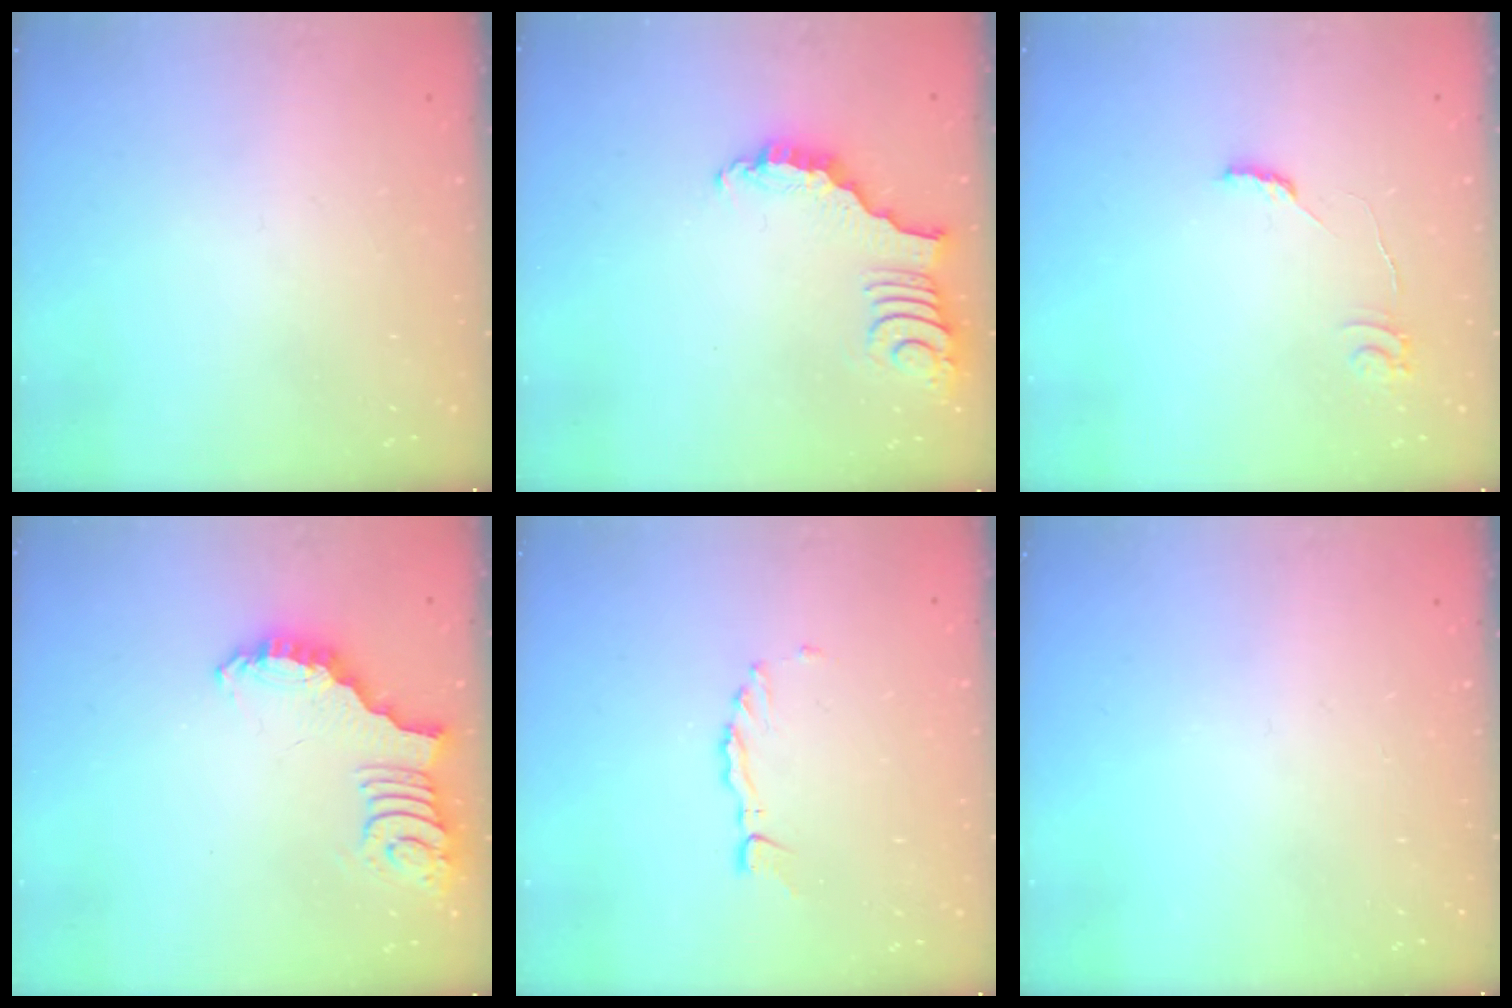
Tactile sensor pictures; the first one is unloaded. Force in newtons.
{"total": 2.8, "press": 2.8, "slide": 0.4}
{"total": 6.6, "press": 6.6, "slide": 0.5}
{"total": 2.7, "press": 2.6, "slide": 0.5}
{"total": 2.3, "press": 2.2, "slide": 0.4}
{"total": 0.0}